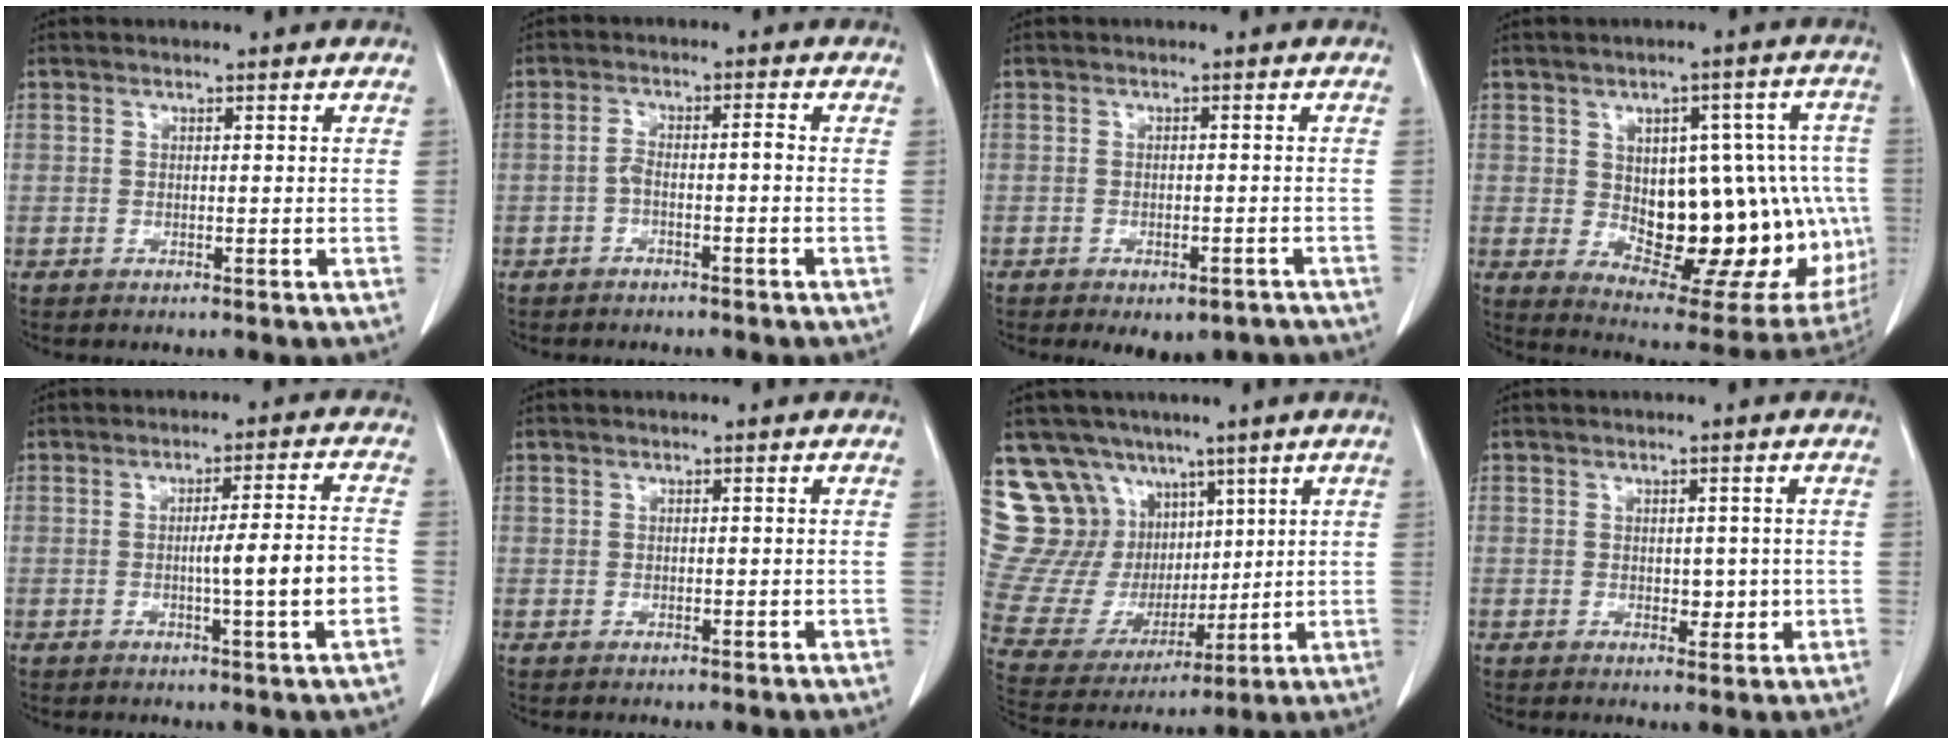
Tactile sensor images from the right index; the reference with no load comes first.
{"total": 2.8, "force": [-1.0, 0.7, 2.5], "torque": [-0.047, 0.017, -0.014]}
{"total": 6.9, "force": [-5.4, 3.1, 2.9], "torque": [-0.024, 0.007, -0.065]}
{"total": 22.3, "force": [-1.4, 10.1, 19.9], "torque": [-0.199, 0.028, 0.016]}
{"total": 7.7, "force": [-1.7, -0.5, 7.5], "torque": [-0.109, 0.003, -0.023]}
{"total": 0.5, "force": [0.3, 0.4, 0.1], "torque": [0.008, 0.002, 0.007]}
{"total": 16.8, "force": [10.1, 12.6, 4.7], "torque": [-0.108, 0.059, 0.216]}
{"total": 2.7, "force": [0.1, 1.8, 2.0], "torque": [-0.022, -0.001, 0.011]}